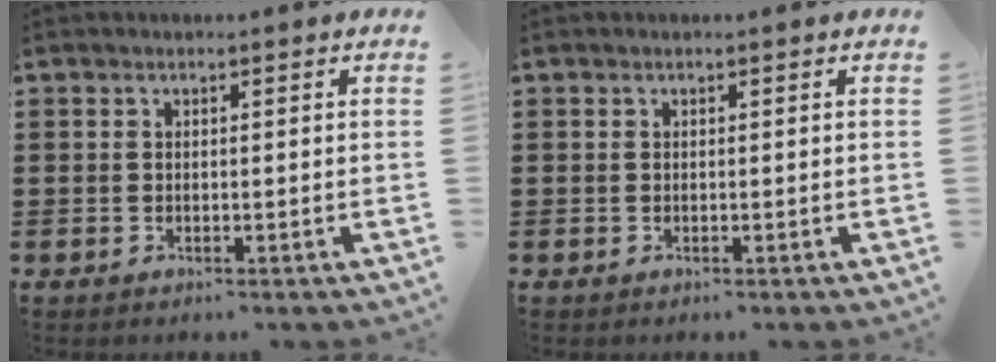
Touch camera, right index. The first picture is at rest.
{"total": 0.0}